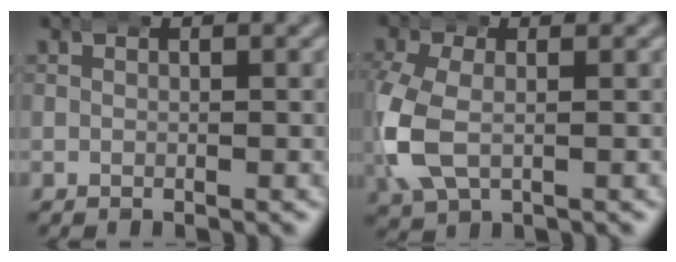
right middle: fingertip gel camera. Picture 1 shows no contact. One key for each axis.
{"total": 5.5, "fx": -1.0, "fy": 4.0, "fz": 3.6, "tx": -0.121, "ty": -0.016, "tz": -0.004}